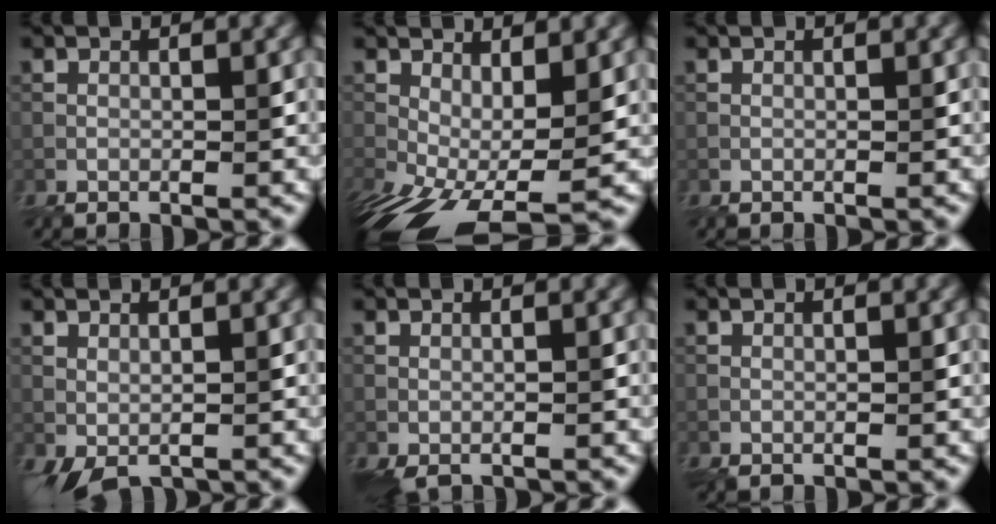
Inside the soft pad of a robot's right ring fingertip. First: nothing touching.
{"total": 9.3, "force": [-1.9, 4.6, 7.9], "torque": [-0.148, -0.029, -0.009]}
{"total": 0.0}
{"total": 2.0, "force": [0.1, 0.9, 1.8], "torque": [-0.034, -0.005, 0.010]}
{"total": 1.2, "force": [-0.1, 0.5, 1.1], "torque": [-0.021, 0.000, -0.001]}
{"total": 0.0}